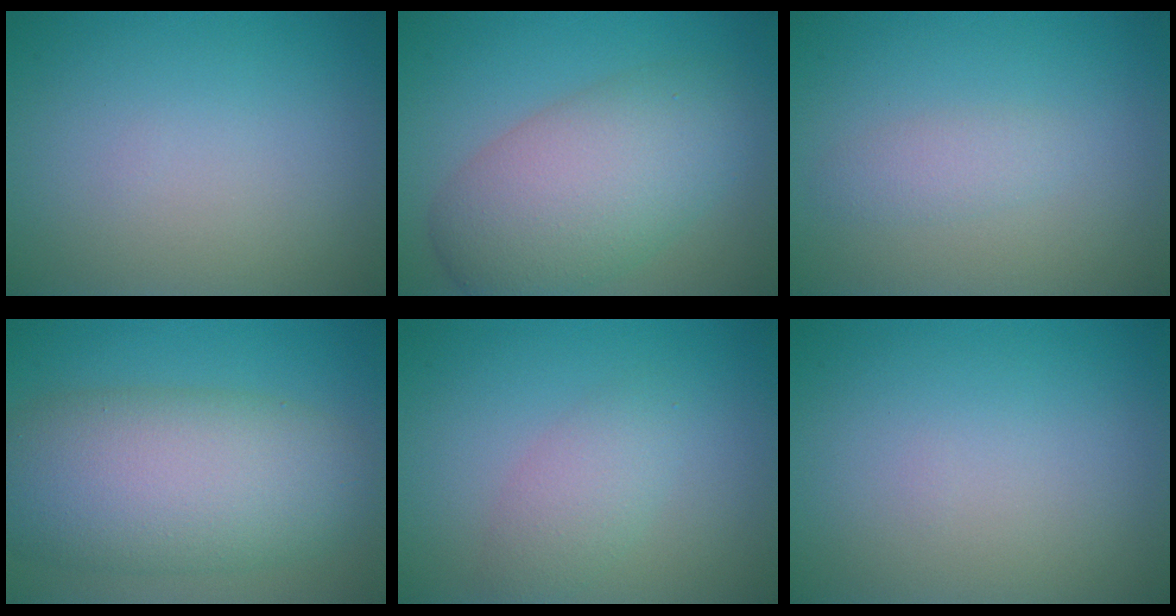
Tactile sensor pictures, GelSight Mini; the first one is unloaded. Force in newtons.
{"total": 8.0, "press": 8.0, "slide": 0.4}
{"total": 1.4, "press": 1.4, "slide": 0.1}
{"total": 10.2, "press": 10.2, "slide": 0.4}
{"total": 2.4, "press": 2.4, "slide": 0.2}
{"total": 0.0}